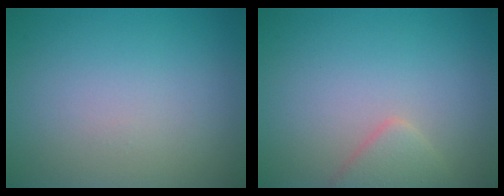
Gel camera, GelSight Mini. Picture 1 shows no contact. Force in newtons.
{"total": 2.0, "press": 2.0, "slide": 0.1}